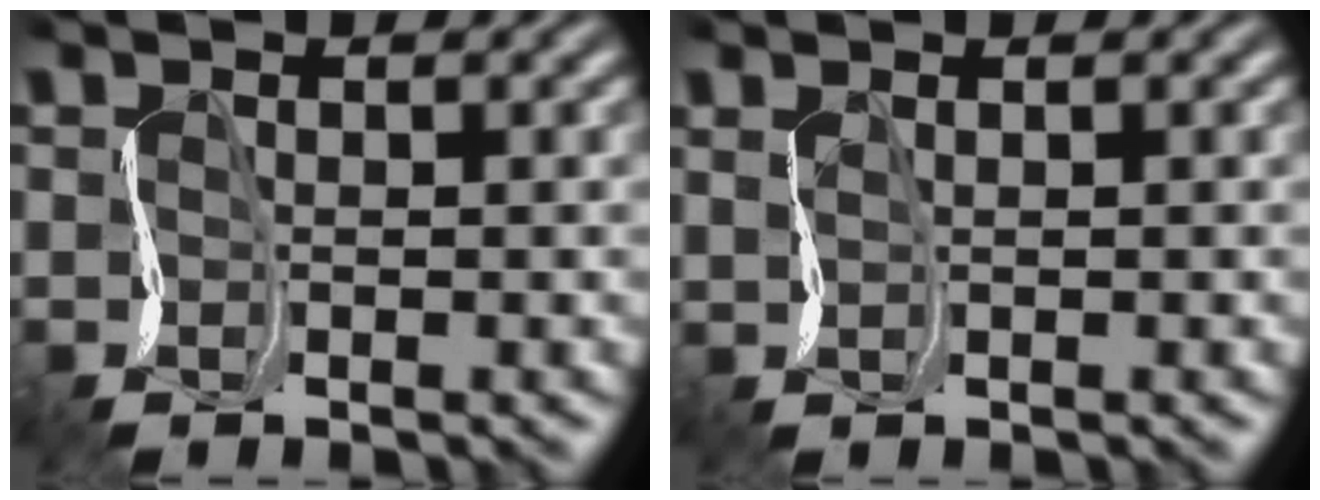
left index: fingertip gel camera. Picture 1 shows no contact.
{"total": 1.0, "force": [1.0, 0.1, -0.2], "torque": [-0.005, 0.017, 0.004]}